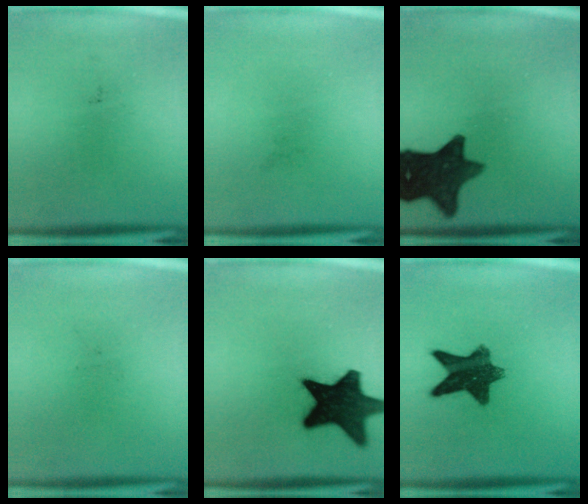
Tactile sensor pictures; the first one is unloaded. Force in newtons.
{"total": 0.0}
{"total": 12.9}
{"total": 0.0}
{"total": 18.0}
{"total": 10.6}